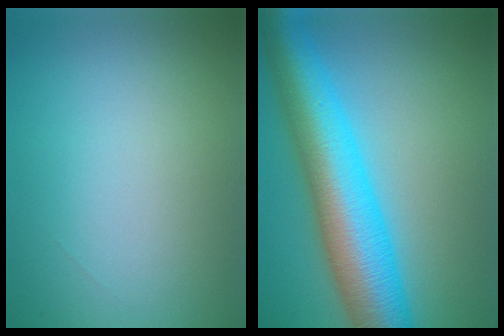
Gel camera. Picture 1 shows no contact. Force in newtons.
{"total": 11.3, "press": 11.3, "slide": 0.1}